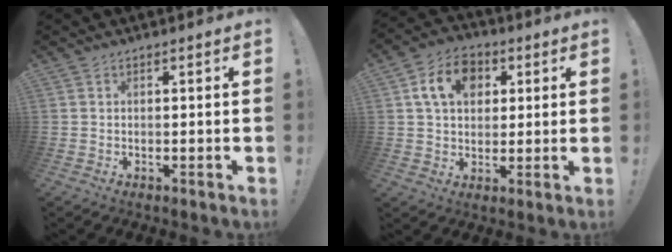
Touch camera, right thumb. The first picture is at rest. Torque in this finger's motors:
{"motor_torque": [0.37, 0.42, 0.04, 0.04, 0.00]}